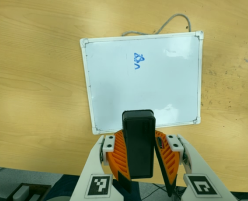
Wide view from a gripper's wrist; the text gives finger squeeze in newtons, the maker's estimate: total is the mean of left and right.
{"total": 9.8, "left": 9.9, "right": 9.7}